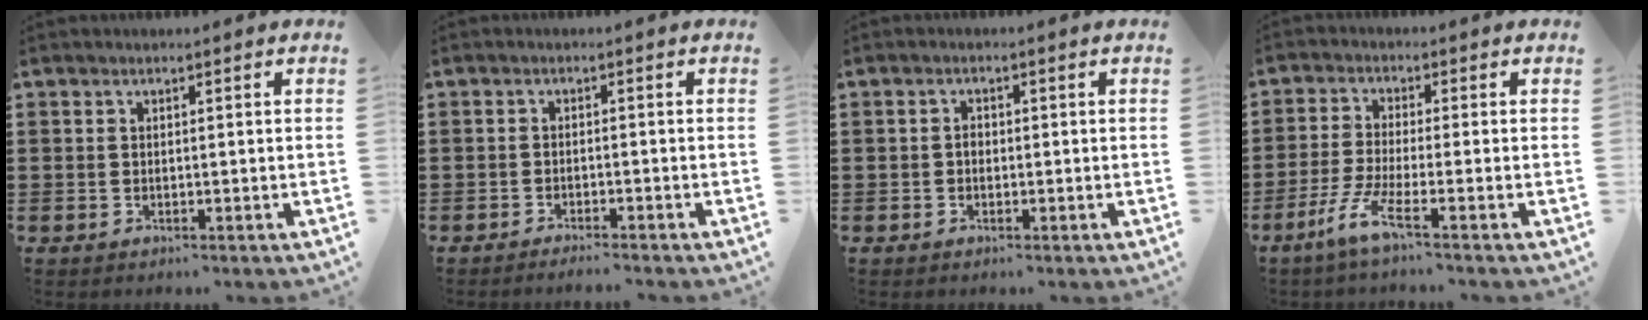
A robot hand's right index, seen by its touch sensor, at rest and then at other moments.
{"total": 1.5, "force": [-1.4, -0.2, 0.3], "torque": [-0.006, 0.002, -0.028]}
{"total": 1.2, "force": [-0.3, 0.8, 0.8], "torque": [-0.017, 0.000, -0.005]}
{"total": 5.5, "force": [-3.2, 0.2, 4.5], "torque": [-0.102, -0.014, -0.063]}